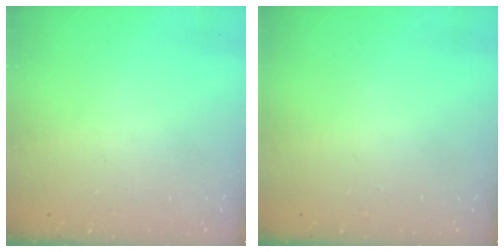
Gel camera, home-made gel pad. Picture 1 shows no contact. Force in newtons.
{"total": 0.0}